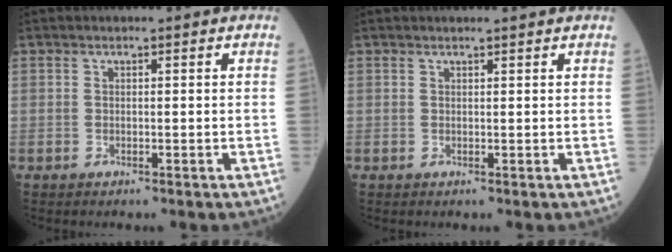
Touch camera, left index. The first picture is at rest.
{"total": 2.3, "force": [2.1, -0.1, 1.0], "torque": [-0.012, 0.009, 0.025]}